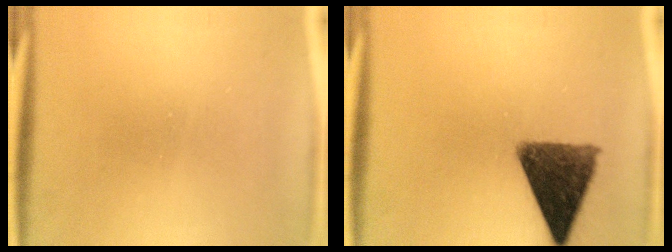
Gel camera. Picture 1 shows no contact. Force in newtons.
{"total": 11.6}